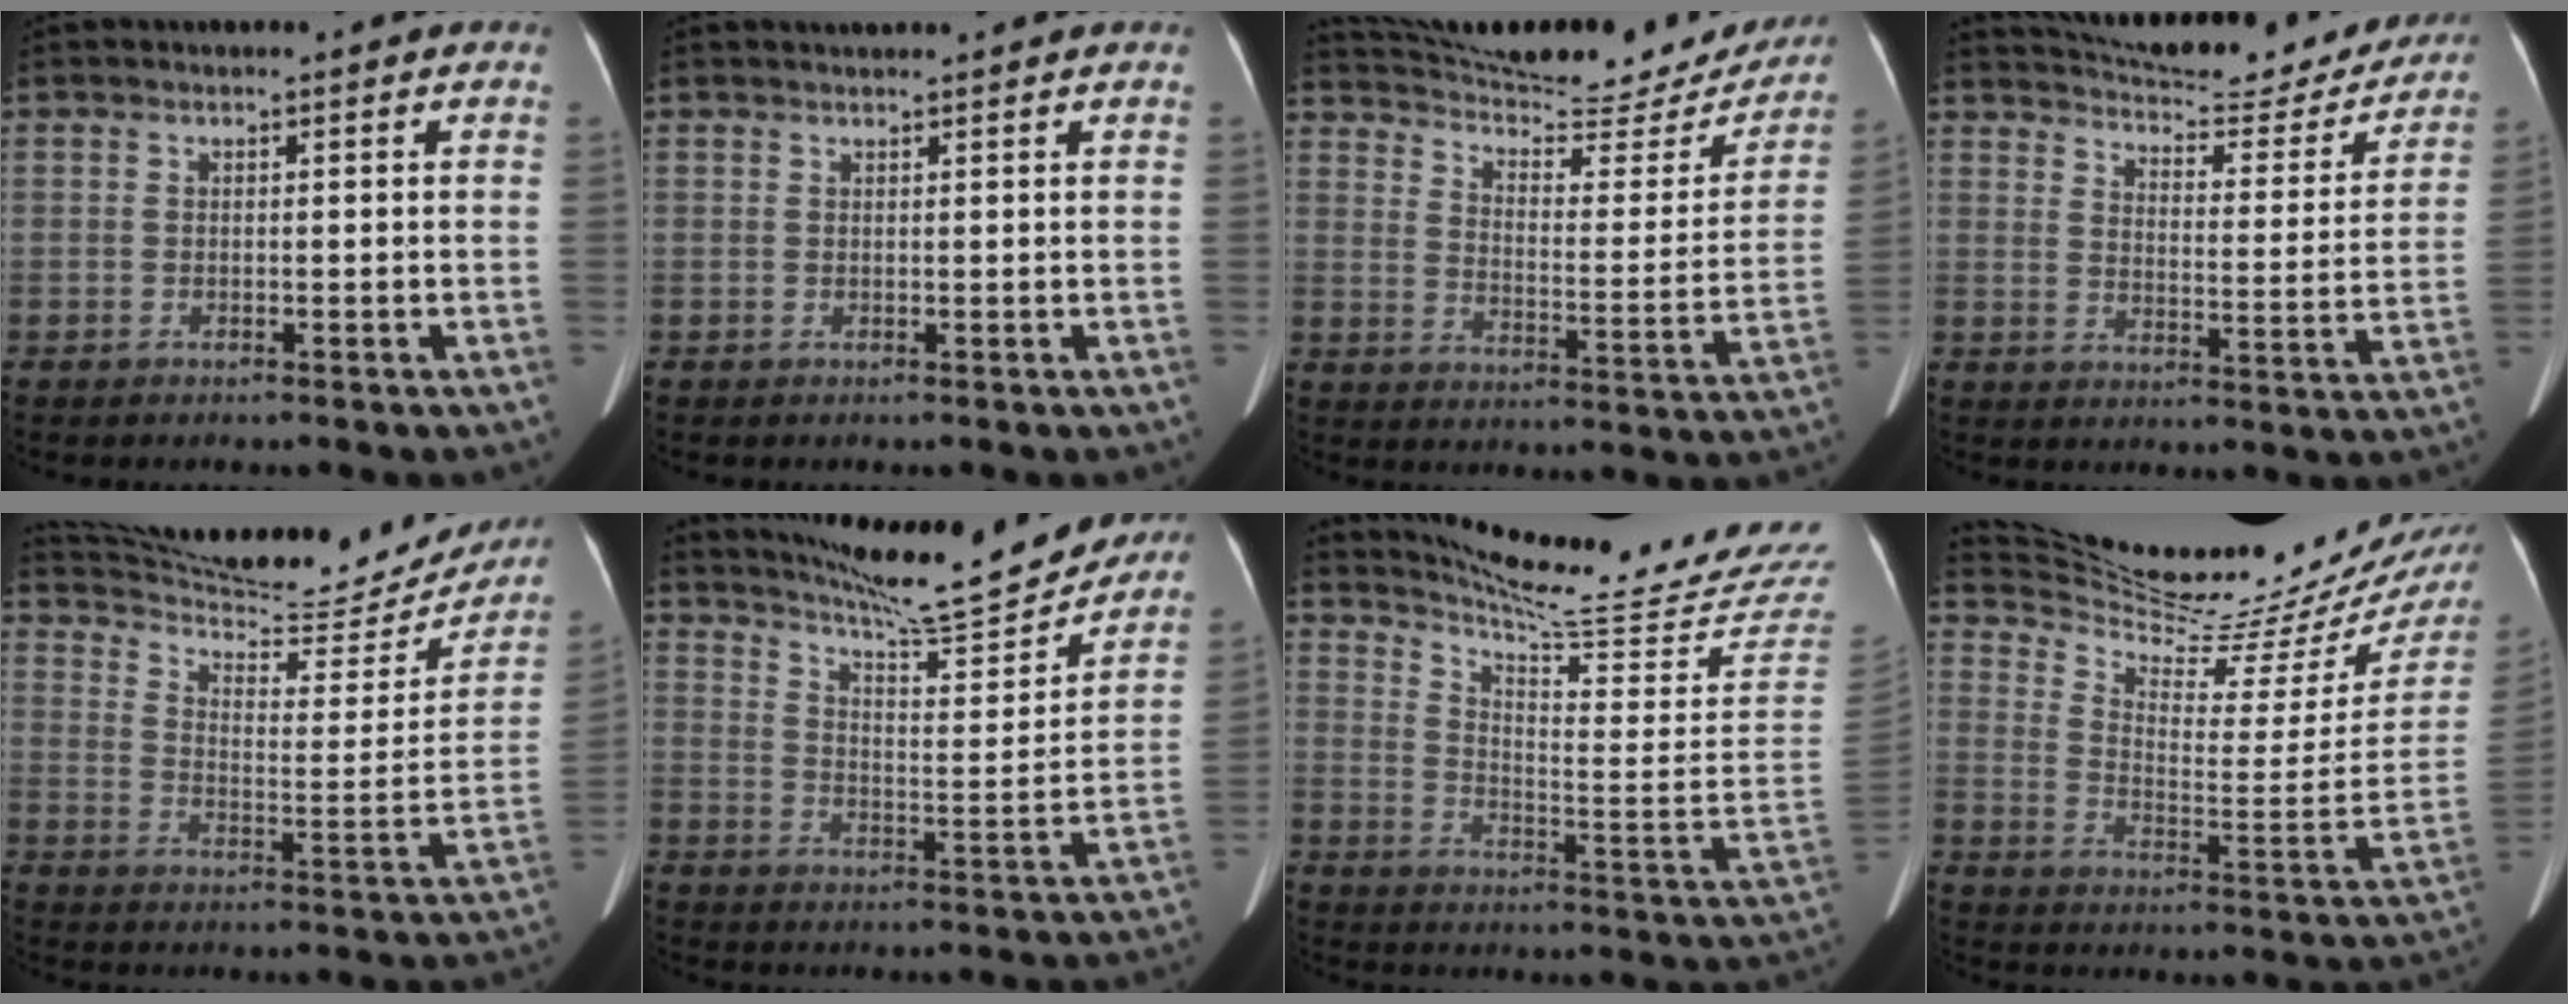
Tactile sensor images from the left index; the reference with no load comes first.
{"total": 2.4, "force": [2.3, -0.3, 0.7], "torque": [-0.008, 0.022, 0.037]}
{"total": 25.3, "force": [23.5, 5.0, 7.9], "torque": [-0.125, -0.051, 0.307]}
{"total": 23.2, "force": [21.5, 5.0, 7.0], "torque": [-0.103, -0.040, 0.268]}
{"total": 26.1, "force": [24.4, 5.1, 7.5], "torque": [-0.121, -0.054, 0.324]}
{"total": 20.4, "force": [18.7, 1.6, 8.1], "torque": [-0.133, -0.029, 0.265]}
{"total": 24.6, "force": [22.8, -0.6, 9.1], "torque": [-0.151, -0.124, 0.300]}
{"total": 26.2, "force": [23.5, 2.7, 11.4], "torque": [-0.187, -0.080, 0.330]}